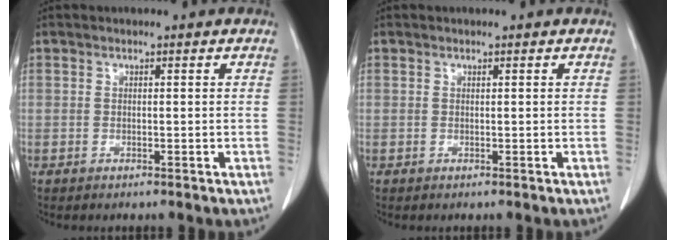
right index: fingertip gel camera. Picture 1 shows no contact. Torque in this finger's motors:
{"motor_torque": [-0.14, 0.14, -0.01, -0.01]}